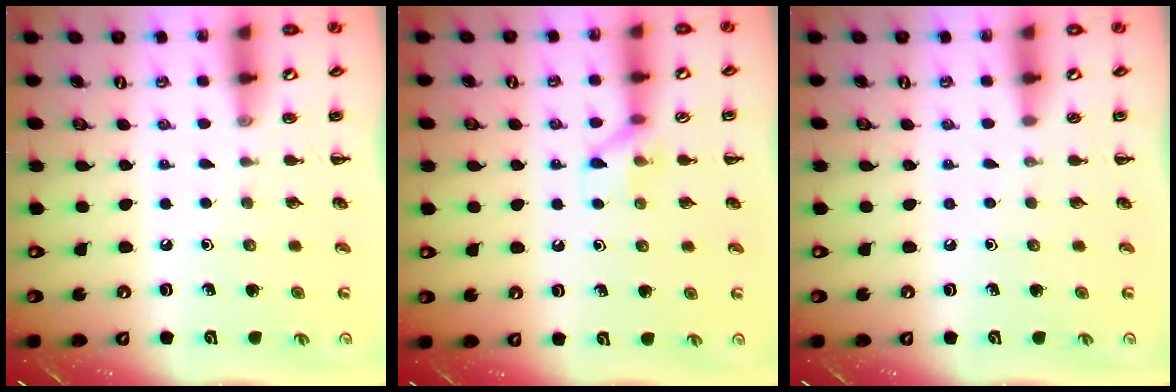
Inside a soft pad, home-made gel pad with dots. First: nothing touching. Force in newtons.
{"total": 6.9, "press": 6.8, "slide": 0.9}
{"total": 0.0}